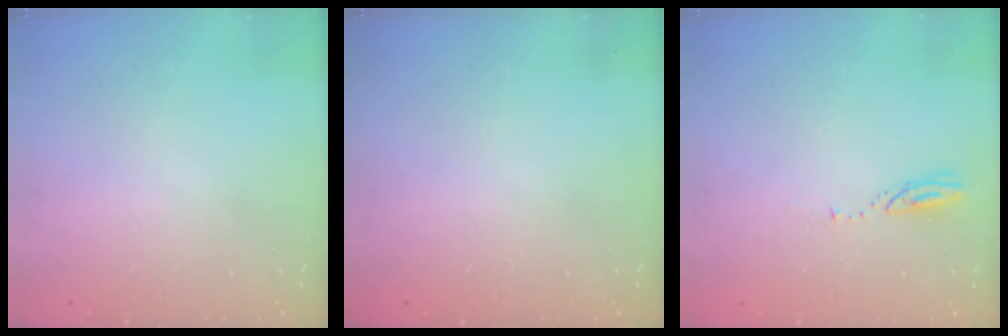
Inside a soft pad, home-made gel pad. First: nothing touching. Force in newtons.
{"total": 0.0}
{"total": 3.0, "press": 3.0, "slide": 0.1}